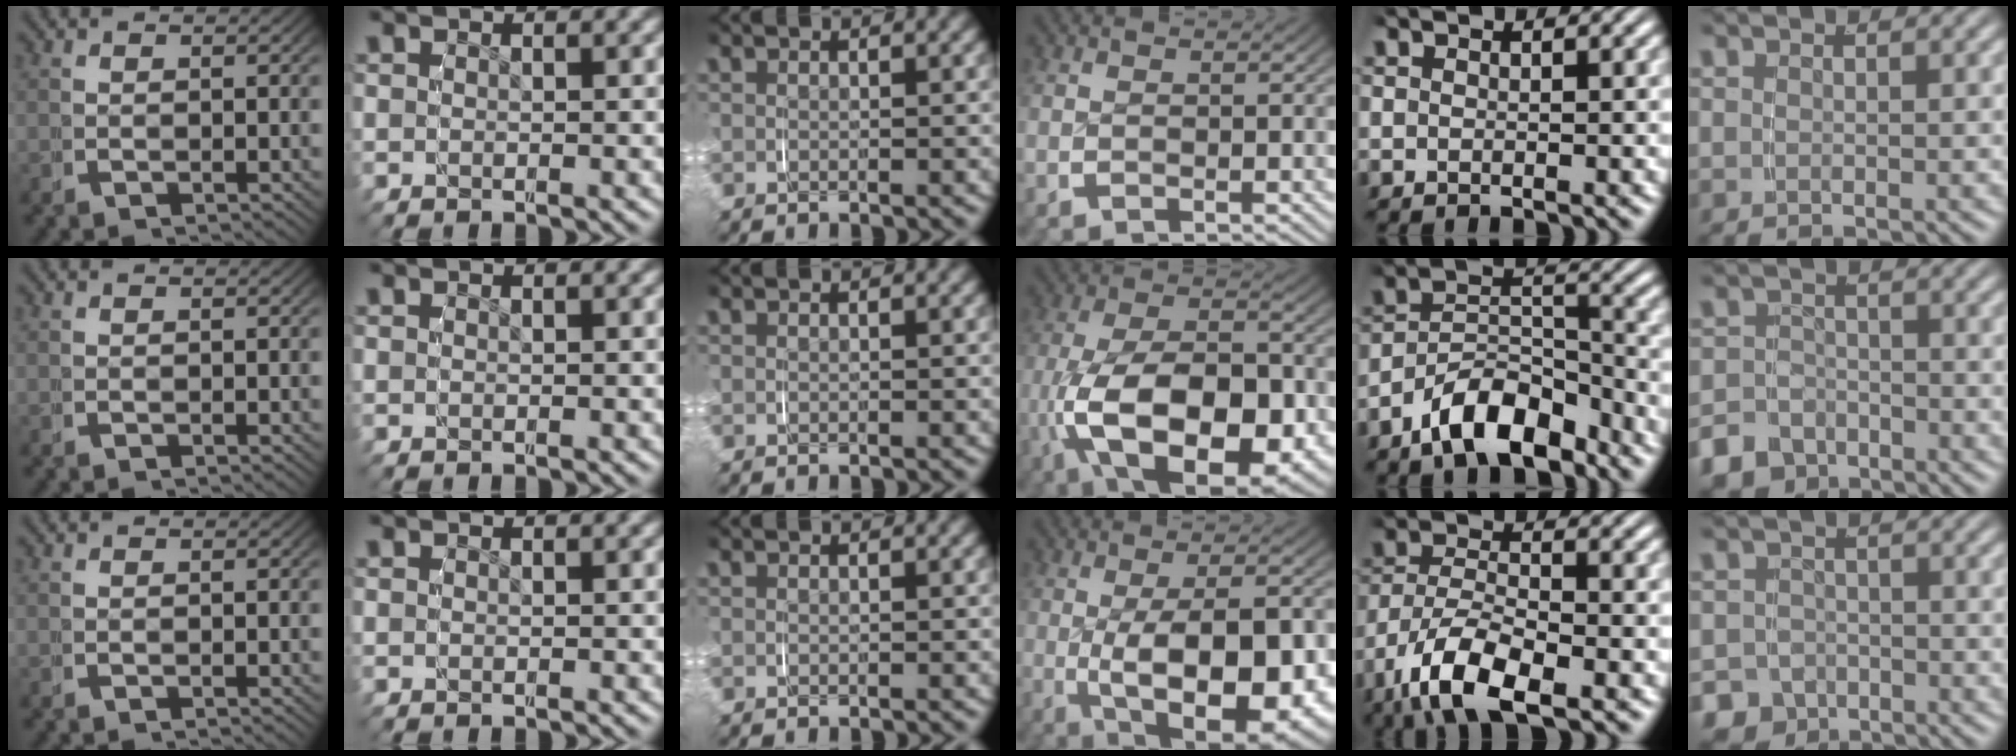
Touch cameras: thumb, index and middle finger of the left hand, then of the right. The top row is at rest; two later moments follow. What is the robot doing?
{"motion": "grasp_and_lifting", "object": "paper plate"}